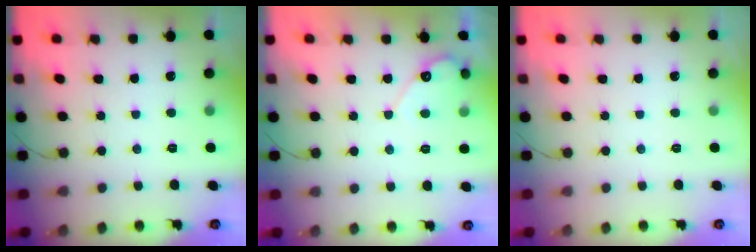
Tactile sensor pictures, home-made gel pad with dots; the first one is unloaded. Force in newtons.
{"total": 5.6, "press": 5.6, "slide": 0.4}
{"total": 0.0}